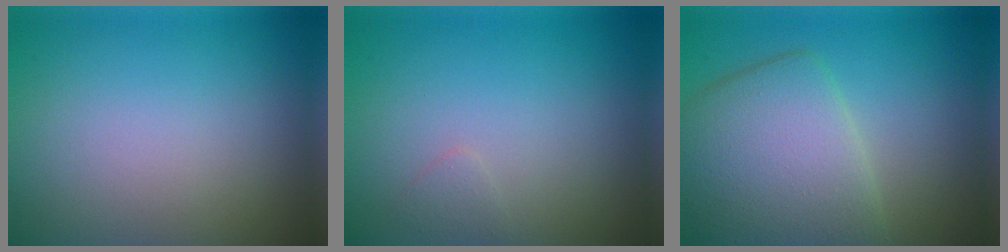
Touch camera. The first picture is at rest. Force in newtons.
{"total": 0.7, "press": 0.7, "slide": 0.0}
{"total": 7.5, "press": 7.5, "slide": 0.5}